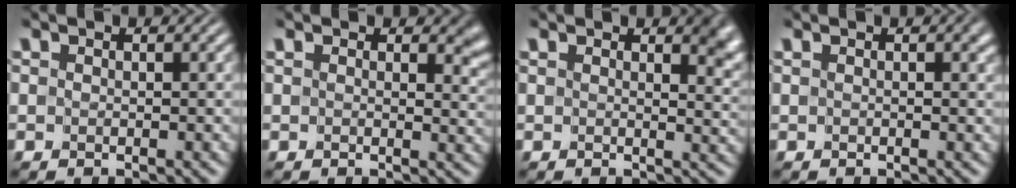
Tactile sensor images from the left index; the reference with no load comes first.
{"total": 3.4, "force": [1.4, 2.0, 2.4], "torque": [-0.025, -0.009, 0.018]}
{"total": 4.3, "force": [2.1, 2.1, 3.2], "torque": [-0.032, -0.007, 0.028]}
{"total": 2.0, "force": [0.8, 1.0, 1.5], "torque": [-0.015, 0.001, 0.013]}